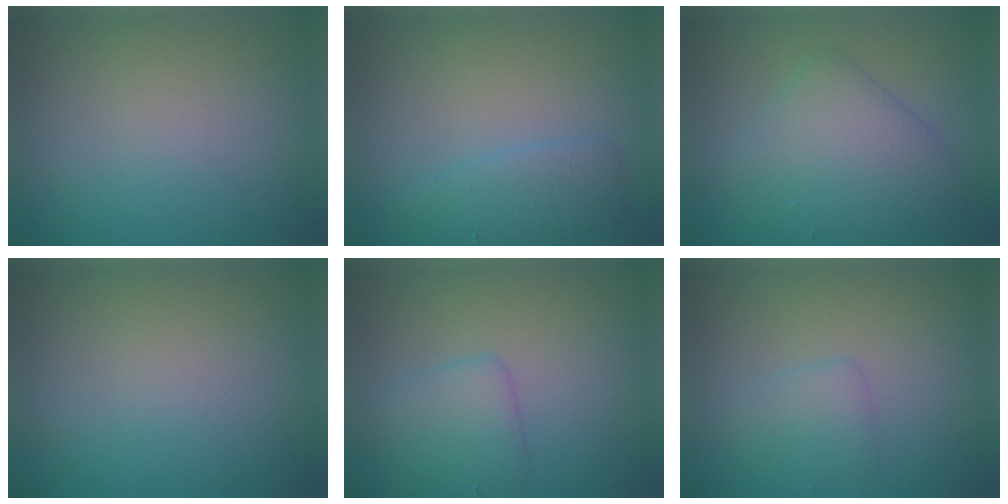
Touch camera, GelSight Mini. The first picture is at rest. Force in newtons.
{"total": 2.3, "press": 2.3, "slide": 0.0}
{"total": 5.4, "press": 5.4, "slide": 0.2}
{"total": 0.0}
{"total": 2.9, "press": 2.9, "slide": 0.1}
{"total": 1.9, "press": 1.9, "slide": 0.1}